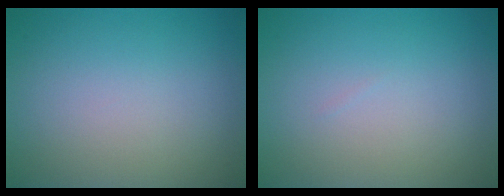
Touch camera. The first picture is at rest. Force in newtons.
{"total": 0.0}